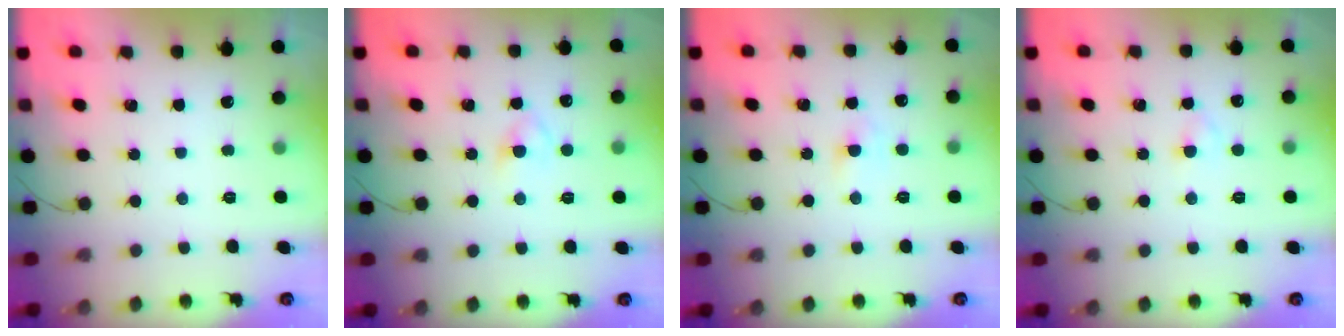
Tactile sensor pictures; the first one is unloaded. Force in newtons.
{"total": 3.1, "press": 2.9, "slide": 1.2}
{"total": 2.6, "press": 2.3, "slide": 1.1}
{"total": 2.1, "press": 1.9, "slide": 0.9}